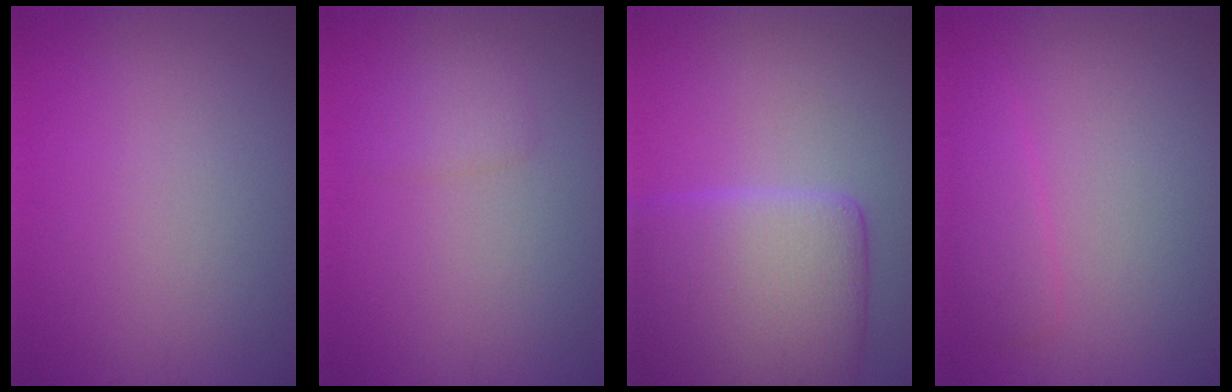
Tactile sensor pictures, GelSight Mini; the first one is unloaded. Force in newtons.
{"total": 1.4, "press": 1.4, "slide": 0.1}
{"total": 9.0, "press": 9.0, "slide": 0.6}
{"total": 1.9, "press": 1.9, "slide": 0.2}